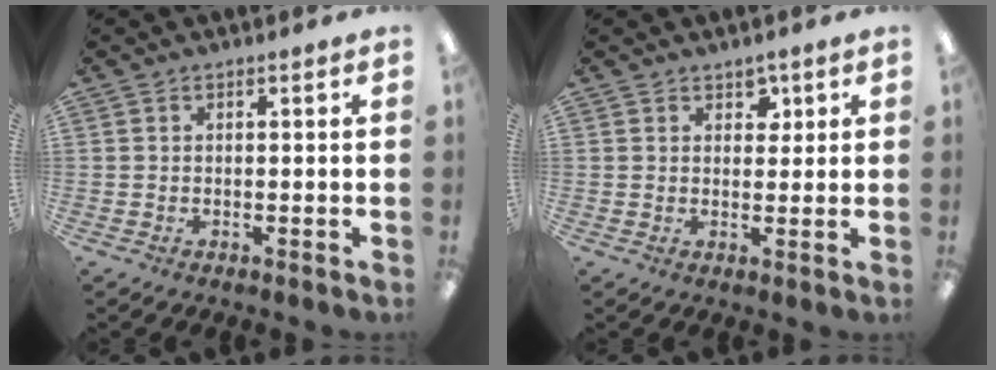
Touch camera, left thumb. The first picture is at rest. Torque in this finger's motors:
{"motor_torque": [0.17, 0.22, -0.20, 0.01, 0.10]}